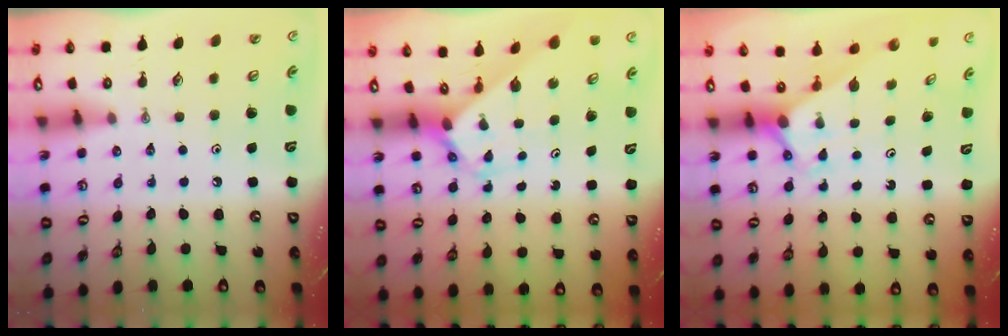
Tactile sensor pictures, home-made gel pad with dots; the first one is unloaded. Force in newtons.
{"total": 2.6, "press": 2.6, "slide": 0.2}
{"total": 2.8, "press": 2.8, "slide": 0.0}